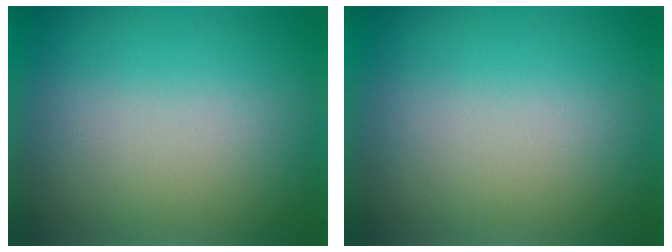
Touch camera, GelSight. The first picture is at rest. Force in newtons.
{"total": 0.0}